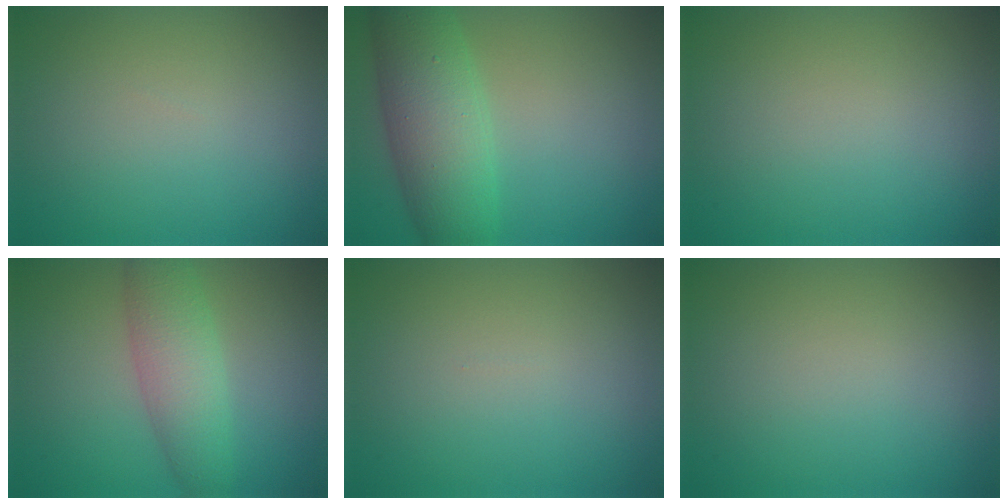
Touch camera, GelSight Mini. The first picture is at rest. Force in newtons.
{"total": 7.4, "press": 7.4, "slide": 0.2}
{"total": 0.0}
{"total": 4.7, "press": 4.7, "slide": 0.1}
{"total": 0.0}
{"total": 0.0}